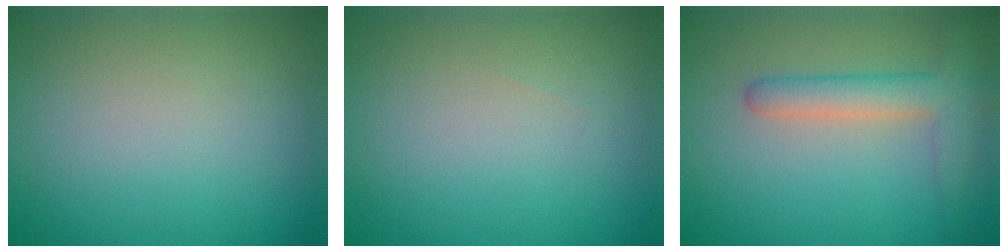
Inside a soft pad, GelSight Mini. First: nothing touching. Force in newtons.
{"total": 0.0}
{"total": 3.6, "press": 3.6, "slide": 0.3}